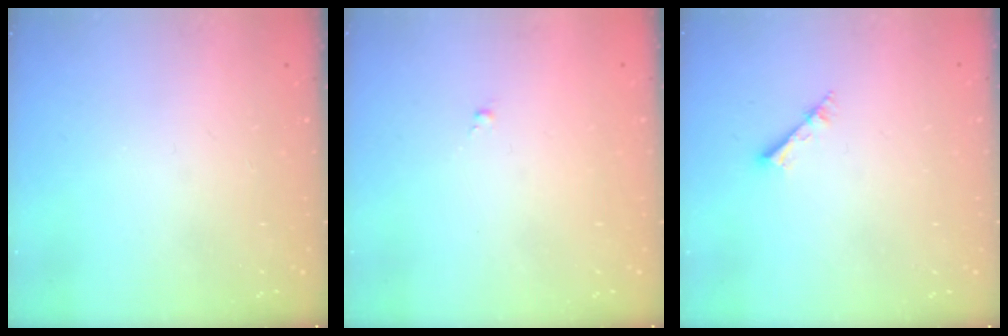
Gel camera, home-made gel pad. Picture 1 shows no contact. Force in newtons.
{"total": 0.0}
{"total": 2.6, "press": 2.6, "slide": 0.3}